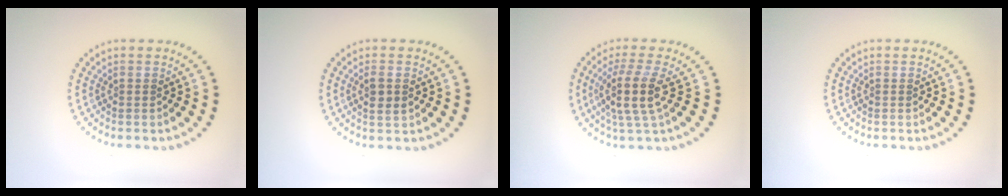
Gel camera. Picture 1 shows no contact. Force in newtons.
{"total": 1.8, "press": 1.7, "slide": 0.6}
{"total": 4.0, "press": 3.1, "slide": 2.5}
{"total": 0.0}